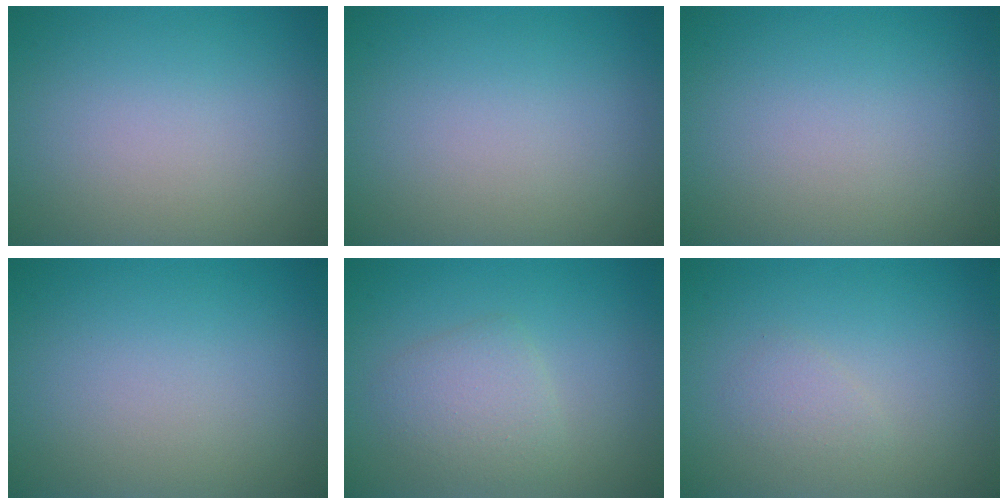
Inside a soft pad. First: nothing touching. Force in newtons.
{"total": 0.0}
{"total": 0.0}
{"total": 0.0}
{"total": 2.7, "press": 2.7, "slide": 0.0}
{"total": 1.1, "press": 1.1, "slide": 0.1}